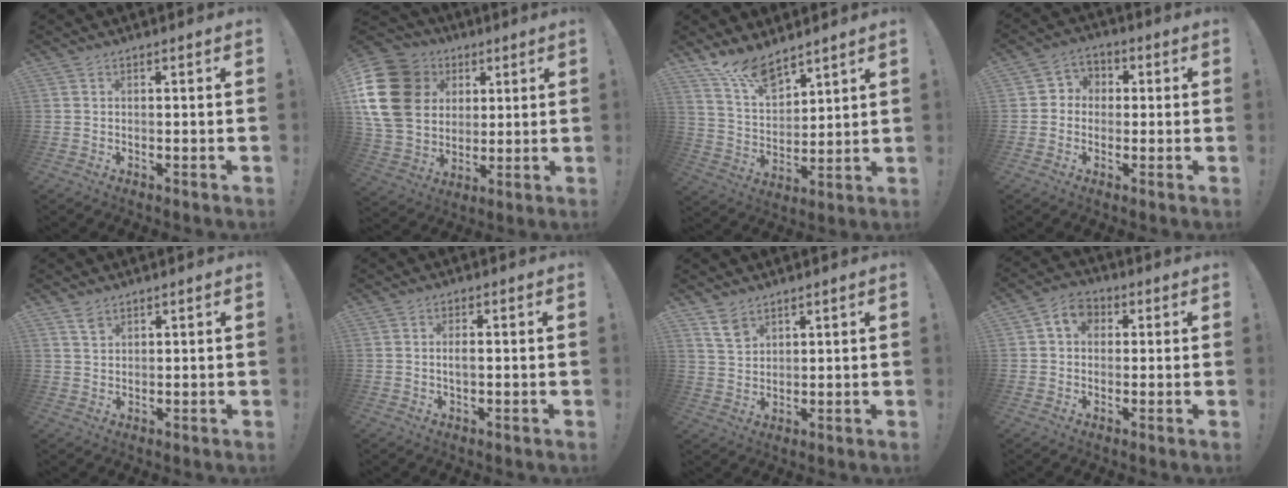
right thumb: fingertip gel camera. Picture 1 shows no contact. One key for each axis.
{"total": 21.3, "fx": 5.2, "fy": 16.9, "fz": 11.9, "tx": -0.225, "ty": -0.013, "tz": 0.119}
{"total": 11.2, "fx": 9.5, "fy": 4.0, "fz": 4.4, "tx": -0.096, "ty": -0.066, "tz": 0.182}
{"total": 5.0, "fx": -1.2, "fy": 4.6, "fz": 1.5, "tx": -0.024, "ty": 0.020, "tz": -0.019}
{"total": 2.8, "fx": 2.0, "fy": 1.6, "fz": 1.2, "tx": -0.014, "ty": -0.010, "tz": 0.036}
{"total": 1.9, "fx": -0.1, "fy": 0.5, "fz": 1.8, "tx": -0.027, "ty": -0.001, "tz": -0.004}
{"total": 5.6, "fx": 4.0, "fy": 3.3, "fz": 2.2, "tx": -0.035, "ty": -0.021, "tz": 0.076}
{"total": 6.3, "fx": 1.6, "fy": 5.0, "fz": 3.3, "tx": -0.050, "ty": 0.003, "tz": 0.030}